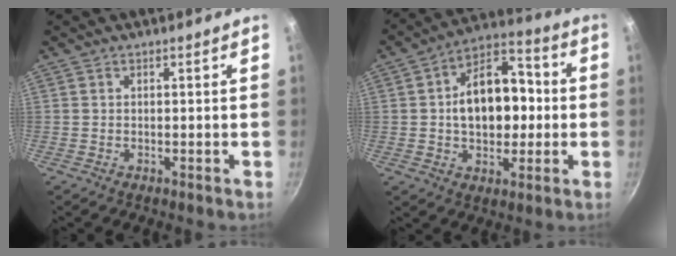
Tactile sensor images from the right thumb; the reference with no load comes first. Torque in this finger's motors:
{"motor_torque": [-0.07, 0.62, 0.31, 0.21, 0.07]}